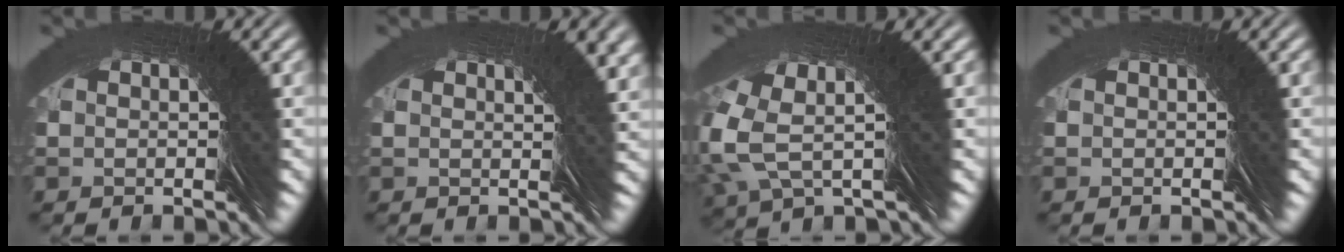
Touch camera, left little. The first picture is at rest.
{"total": 4.7, "force": [0.7, -4.1, -2.2], "torque": [0.047, 0.030, 0.005]}
{"total": 4.8, "force": [4.0, 0.3, 2.7], "torque": [-0.056, 0.050, 0.039]}
{"total": 0.0}